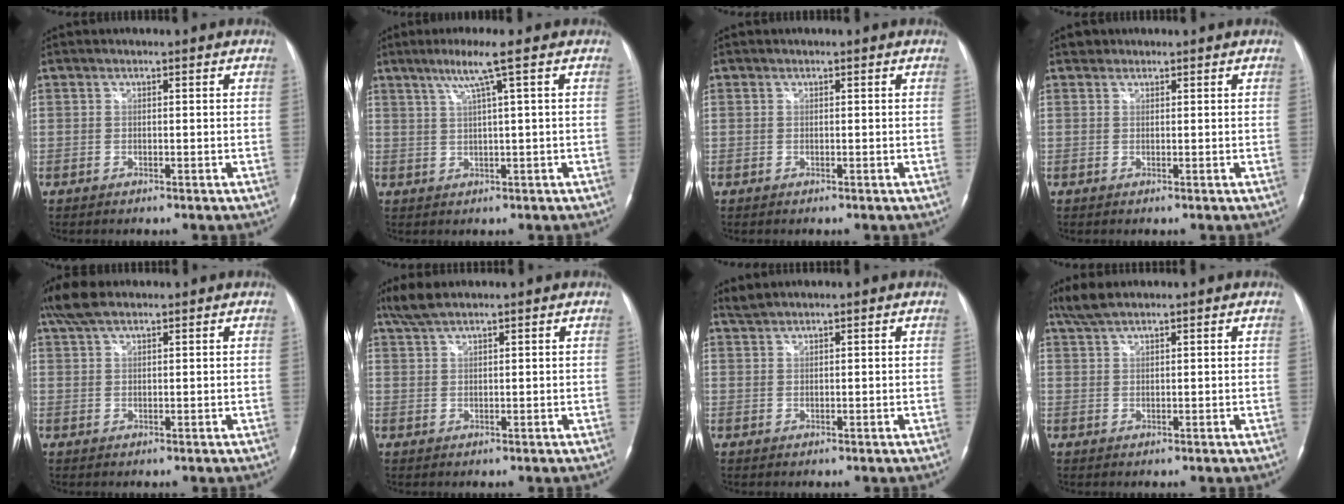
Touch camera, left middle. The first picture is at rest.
{"total": 5.0, "force": [2.4, -1.3, 4.2], "torque": [-0.084, 0.002, 0.048]}
{"total": 0.0}
{"total": 0.9, "force": [0.7, 0.5, -0.1], "torque": [0.001, 0.003, 0.010]}
{"total": 4.7, "force": [3.6, 1.4, 2.6], "torque": [-0.066, 0.022, 0.074]}
{"total": 3.4, "force": [2.9, 0.4, 1.8], "torque": [-0.047, 0.012, 0.064]}
{"total": 1.4, "force": [1.4, -0.2, 0.1], "torque": [-0.007, 0.010, 0.035]}
{"total": 3.2, "force": [2.8, 0.4, 1.6], "torque": [-0.044, 0.012, 0.061]}